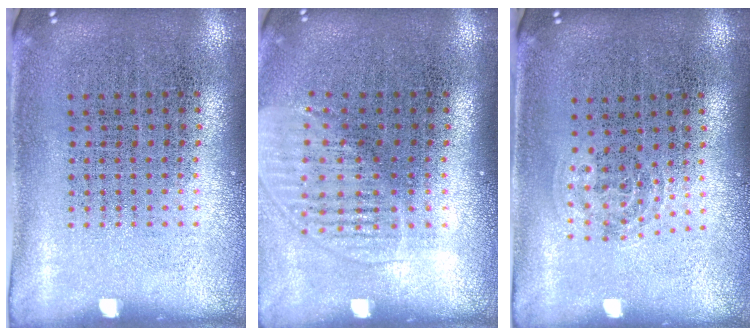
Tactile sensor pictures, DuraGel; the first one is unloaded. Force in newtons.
{"total": 1.3, "press": 1.2, "slide": 0.6}
{"total": 1.0, "press": 0.6, "slide": 0.8}